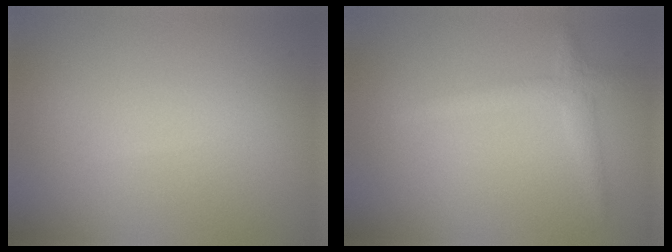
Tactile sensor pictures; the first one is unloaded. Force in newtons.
{"total": 2.0, "press": 2.0, "slide": 0.1}